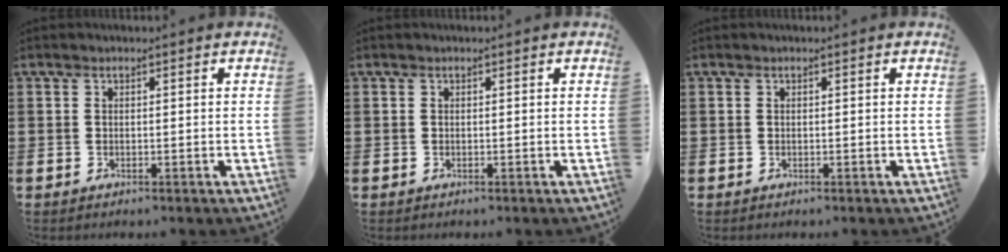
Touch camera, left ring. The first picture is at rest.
{"total": 0.0}
{"total": 0.0}